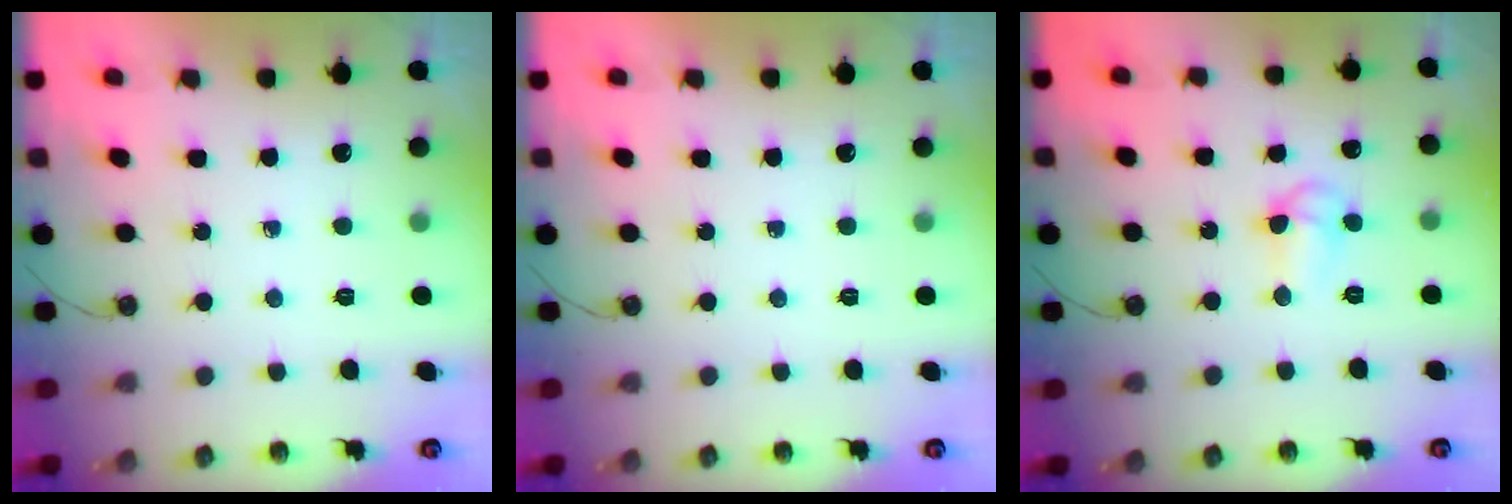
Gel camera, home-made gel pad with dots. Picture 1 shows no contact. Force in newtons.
{"total": 0.0}
{"total": 6.4, "press": 6.4, "slide": 0.8}